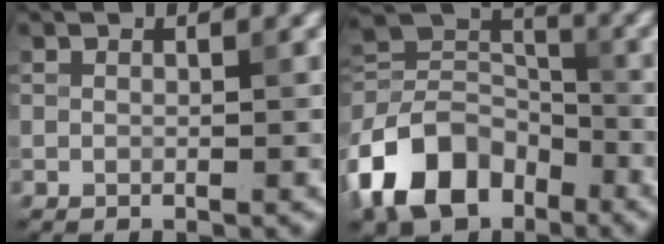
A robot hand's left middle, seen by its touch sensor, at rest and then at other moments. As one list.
[{"total": 10.0, "force": [-5.0, 6.7, 5.4], "torque": [-0.100, 0.009, -0.115]}]